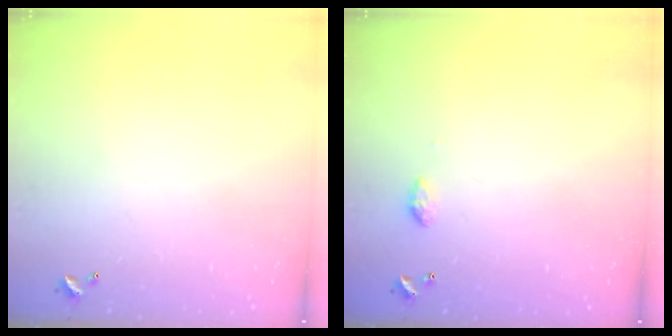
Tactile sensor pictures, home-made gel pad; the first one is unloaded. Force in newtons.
{"total": 4.1, "press": 4.1, "slide": 0.6}